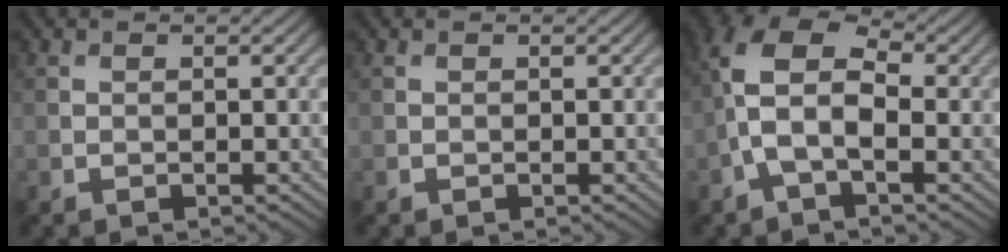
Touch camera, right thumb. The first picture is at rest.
{"total": 0.0}
{"total": 8.8, "force": [-1.0, 4.6, 7.4], "torque": [-0.168, 0.019, -0.036]}